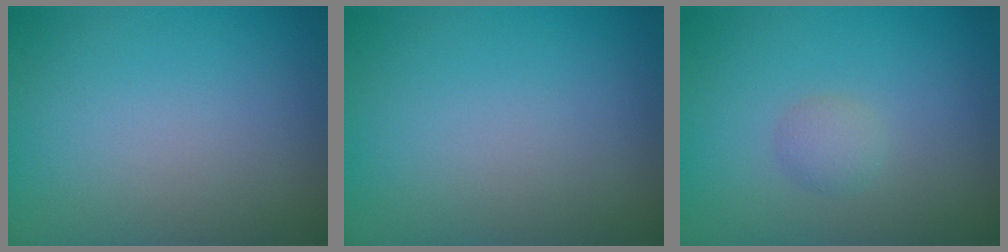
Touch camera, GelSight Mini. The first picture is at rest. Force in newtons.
{"total": 0.0}
{"total": 1.2, "press": 1.2, "slide": 0.0}